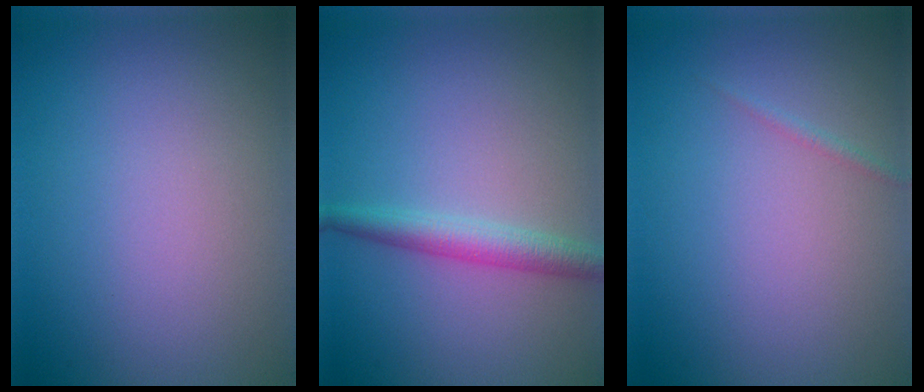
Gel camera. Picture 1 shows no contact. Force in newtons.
{"total": 2.7, "press": 2.7, "slide": 0.0}
{"total": 0.6, "press": 0.5, "slide": 0.0}